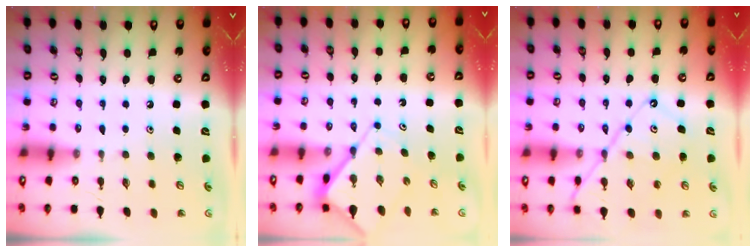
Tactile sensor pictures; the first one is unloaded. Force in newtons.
{"total": 7.5, "press": 7.4, "slide": 0.7}
{"total": 11.7, "press": 11.7, "slide": 1.2}